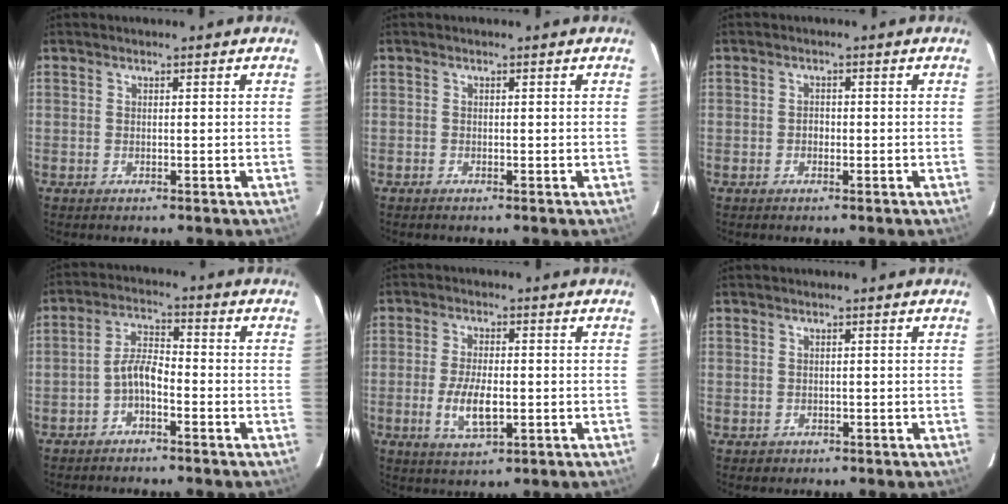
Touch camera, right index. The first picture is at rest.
{"total": 0.0}
{"total": 1.1, "force": [-0.6, 0.8, 0.3], "torque": [-0.005, 0.003, -0.011]}
{"total": 4.4, "force": [-2.7, 1.5, 3.2], "torque": [-0.068, 0.017, -0.051]}
{"total": 5.3, "force": [-1.3, 1.9, 4.7], "torque": [-0.098, -0.008, -0.024]}
{"total": 1.5, "force": [-0.2, 1.5, 0.1], "torque": [0.000, 0.002, 0.001]}